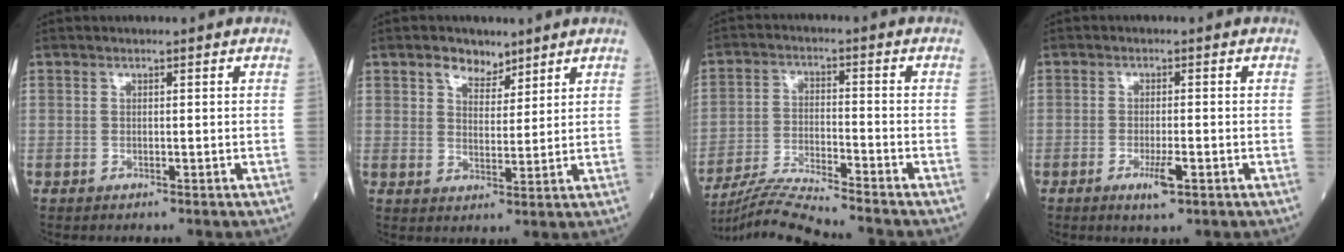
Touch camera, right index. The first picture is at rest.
{"total": 4.3, "force": [3.1, 2.5, 1.6], "torque": [-0.027, 0.004, 0.055]}
{"total": 9.4, "force": [-8.9, -1.9, 2.7], "torque": [-0.049, -0.018, -0.161]}
{"total": 3.3, "force": [-1.5, 0.5, 2.9], "torque": [-0.051, -0.004, -0.023]}